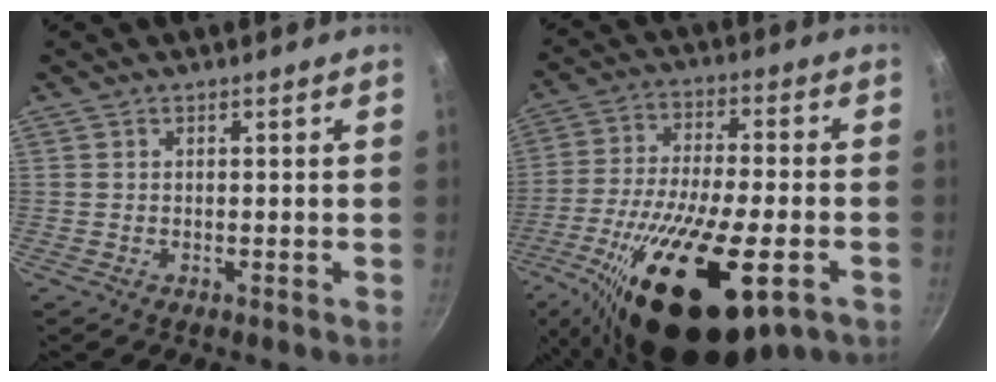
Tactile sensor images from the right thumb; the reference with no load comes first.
{"total": 25.3, "force": [-10.5, 9.3, 21.0], "torque": [-0.359, 0.008, -0.174]}